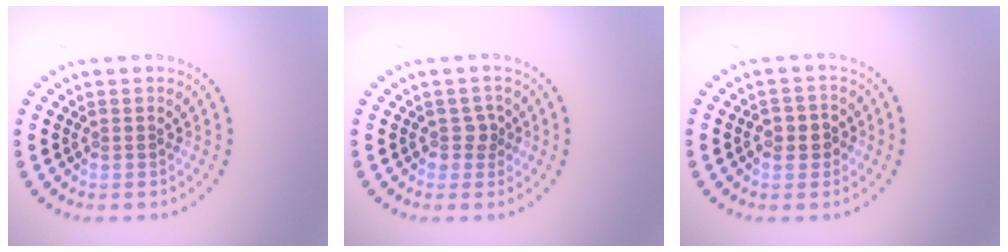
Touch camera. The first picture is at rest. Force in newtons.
{"total": 1.3, "press": 1.1, "slide": 0.7}
{"total": 2.4, "press": 2.2, "slide": 0.8}